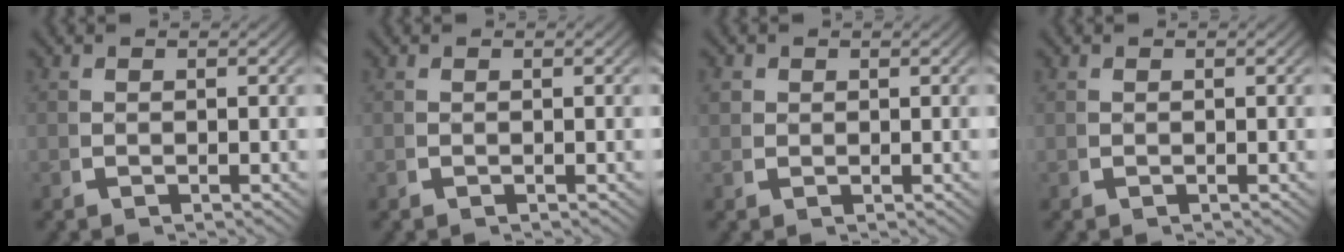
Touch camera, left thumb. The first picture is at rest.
{"total": 0.6, "force": [0.2, -0.5, -0.2], "torque": [0.008, -0.003, 0.006]}
{"total": 1.4, "force": [0.7, 1.1, 0.4], "torque": [-0.012, -0.007, 0.017]}
{"total": 0.0}